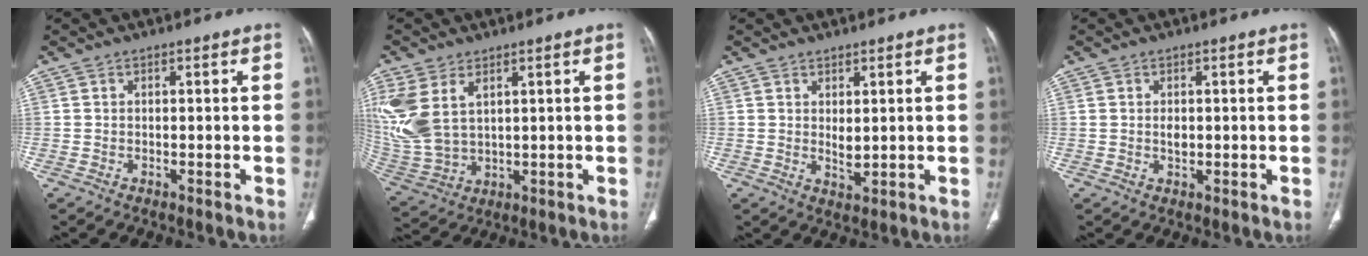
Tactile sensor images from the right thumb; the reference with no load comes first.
{"total": 14.2, "force": [5.0, 8.8, 9.9], "torque": [-0.245, -0.011, 0.121]}
{"total": 2.5, "force": [0.9, 1.2, 2.1], "torque": [-0.033, -0.014, 0.022]}
{"total": 1.6, "force": [0.2, 1.0, 1.3], "torque": [-0.020, -0.002, 0.005]}